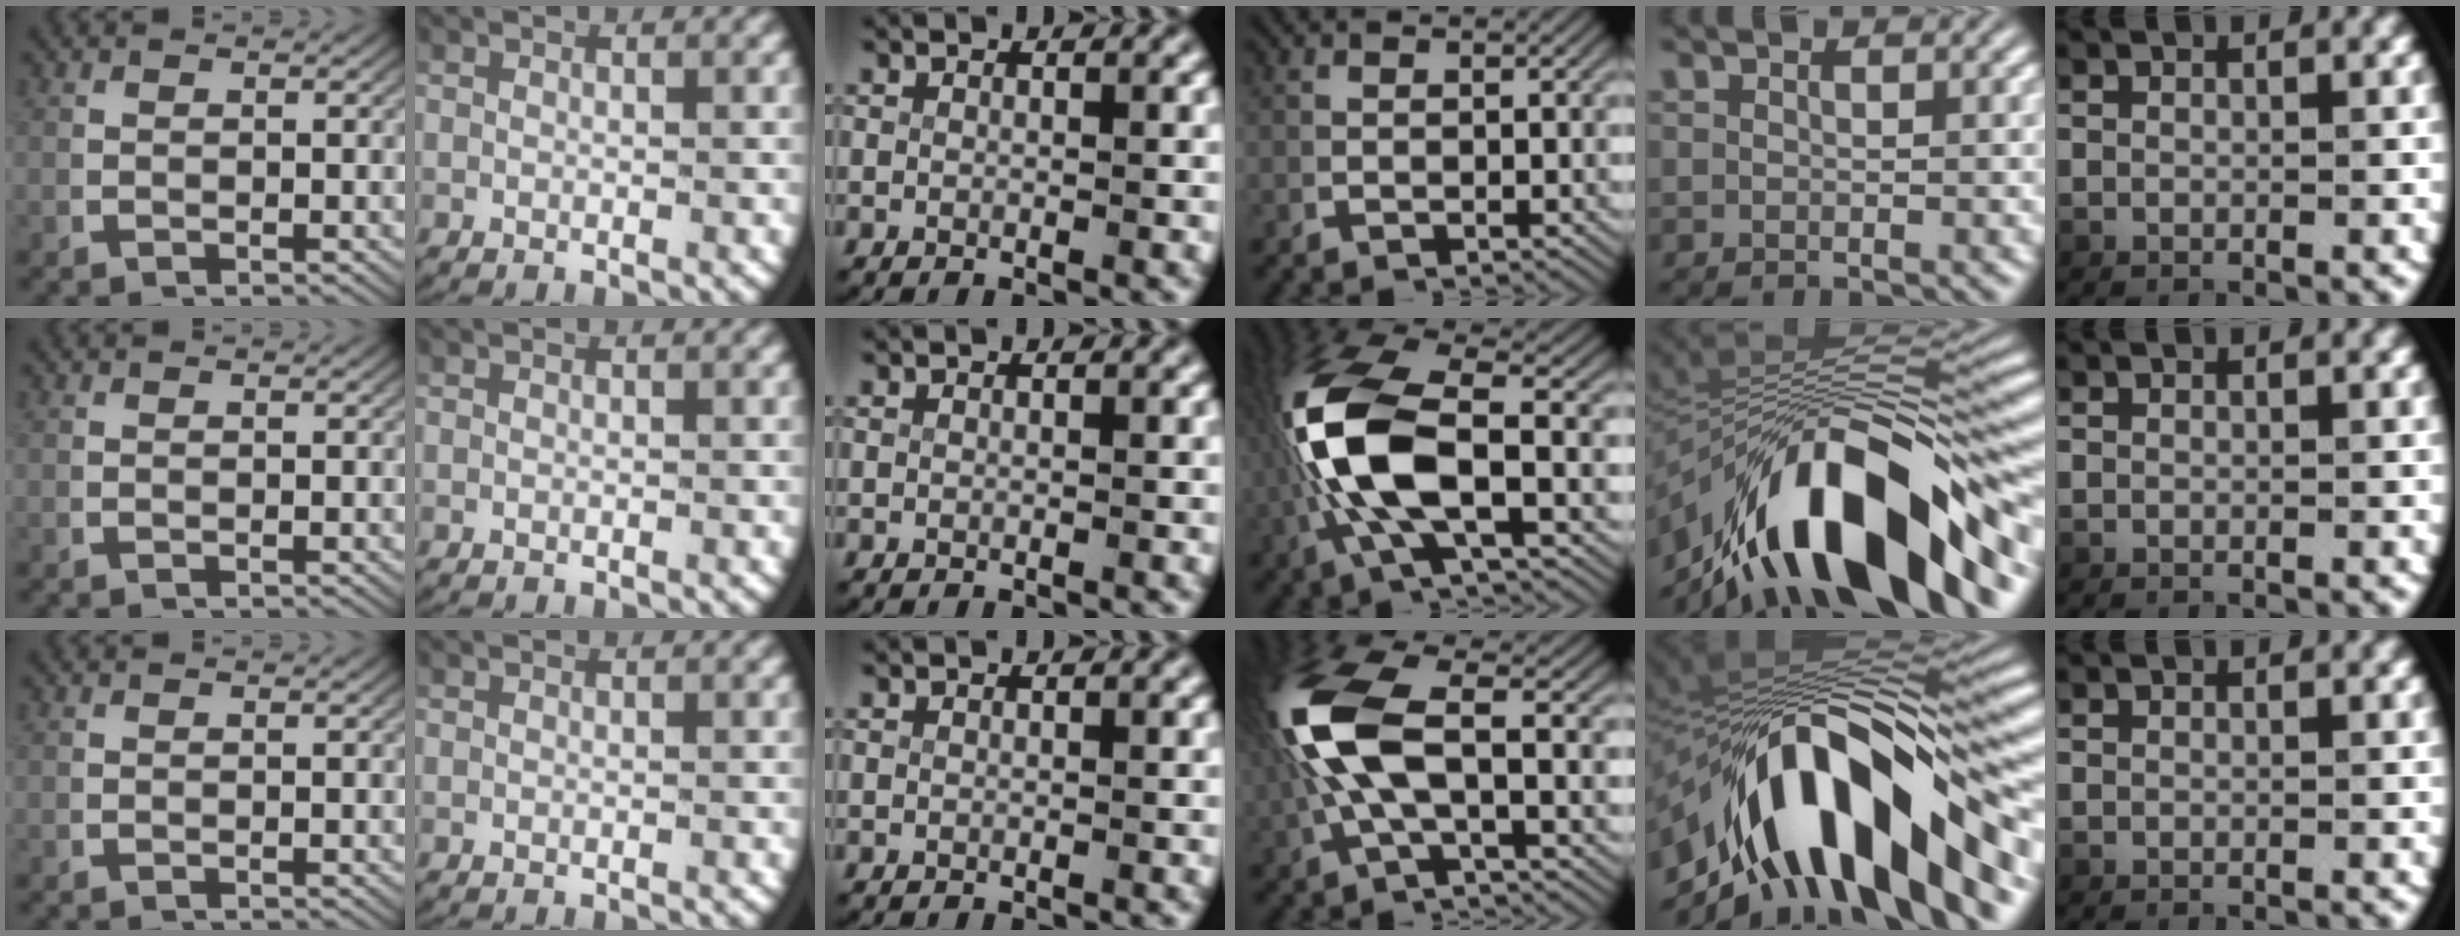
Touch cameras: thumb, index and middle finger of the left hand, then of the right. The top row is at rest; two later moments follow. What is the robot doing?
{"motion": "lift_and_place", "object": "scissors"}